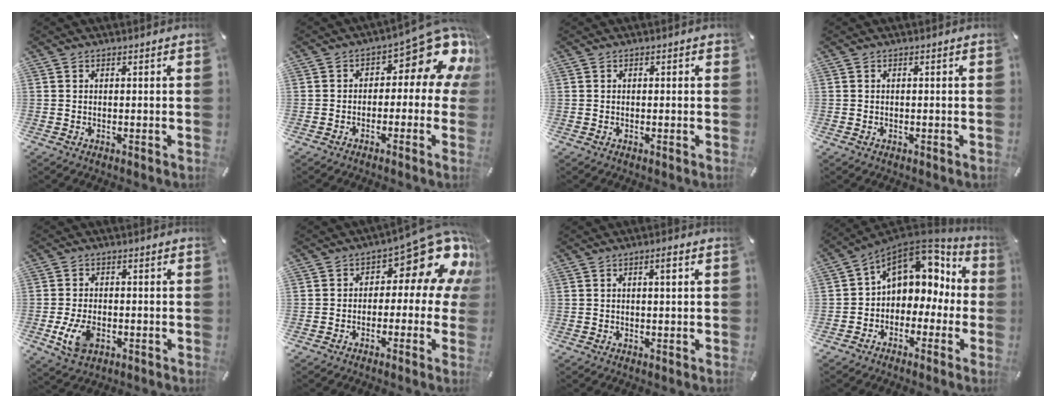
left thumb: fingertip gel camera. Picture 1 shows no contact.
{"total": 13.3, "force": [6.1, 5.9, 10.2], "torque": [-0.134, -0.049, 0.099]}
{"total": 0.5, "force": [-0.1, 0.2, 0.5], "torque": [-0.009, -0.001, -0.003]}
{"total": 0.5, "force": [-0.2, 0.3, 0.3], "torque": [-0.007, 0.000, -0.004]}
{"total": 7.1, "force": [-2.3, 4.5, 5.0], "torque": [-0.119, 0.002, -0.044]}
{"total": 15.8, "force": [7.4, 7.7, 11.6], "torque": [-0.145, -0.056, 0.117]}
{"total": 2.3, "force": [0.5, 0.6, 2.2], "torque": [-0.044, 0.006, 0.007]}
{"total": 12.0, "force": [4.6, 8.7, 6.9], "torque": [-0.110, -0.028, 0.083]}